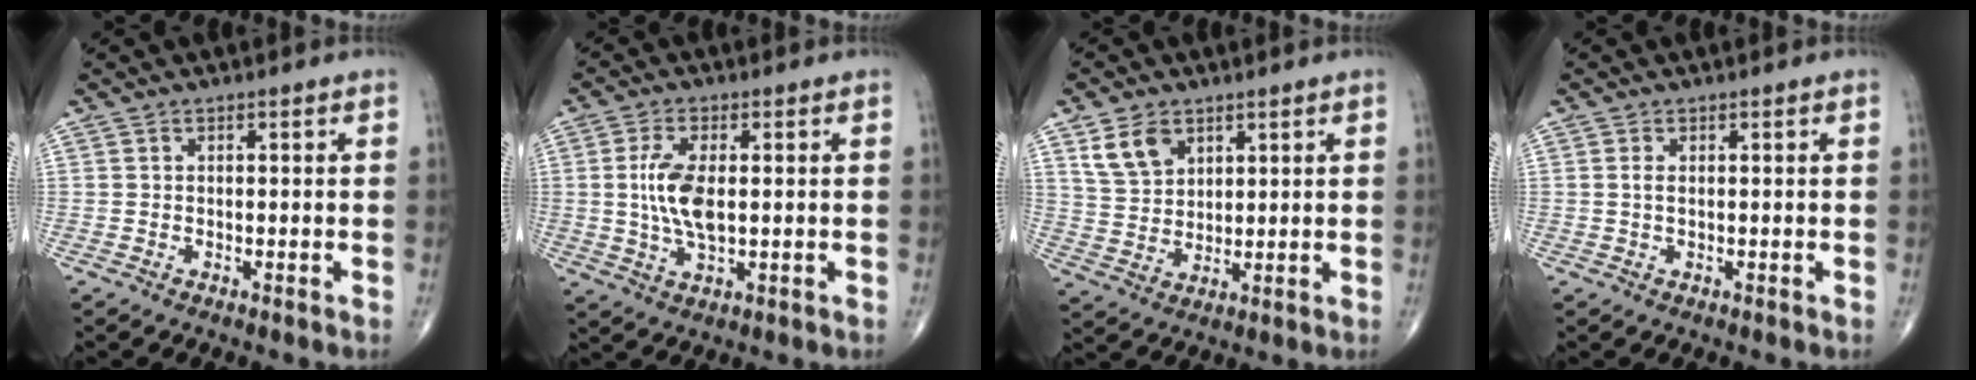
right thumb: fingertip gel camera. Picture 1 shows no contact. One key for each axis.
{"total": 8.2, "fx": 0.6, "fy": 3.6, "fz": 7.4, "tx": -0.156, "ty": -0.007, "tz": 0.013}
{"total": 7.3, "fx": 3.9, "fy": 4.8, "fz": 3.8, "tx": -0.056, "ty": -0.017, "tz": 0.082}
{"total": 1.3, "fx": 0.2, "fy": 0.6, "fz": 1.1, "tx": -0.027, "ty": 0.000, "tz": 0.007}